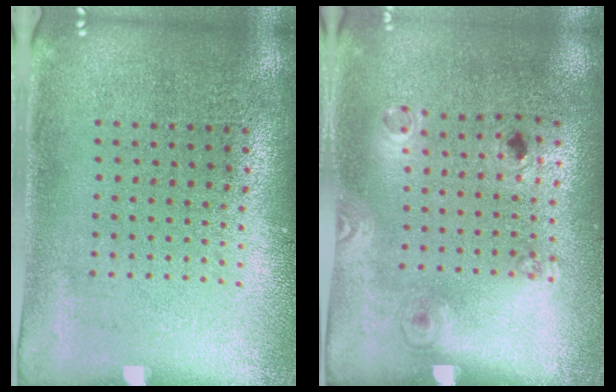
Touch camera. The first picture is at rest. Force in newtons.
{"total": 1.2, "press": 0.8, "slide": 0.9}